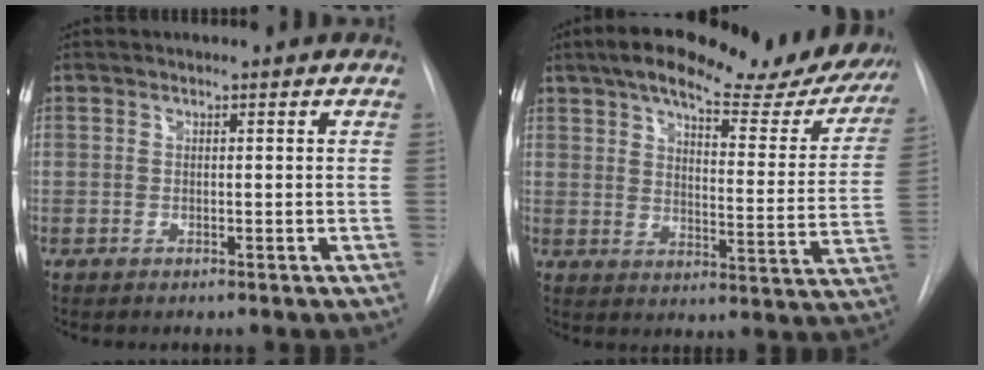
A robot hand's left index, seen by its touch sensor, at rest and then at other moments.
{"total": 26.2, "force": [21.9, 6.1, 13.0], "torque": [-0.194, -0.029, 0.263]}